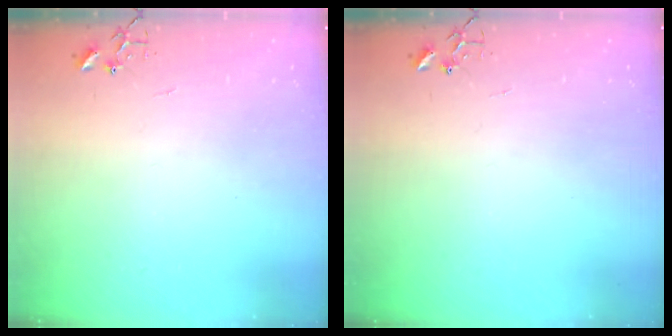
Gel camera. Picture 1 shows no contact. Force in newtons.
{"total": 0.0}